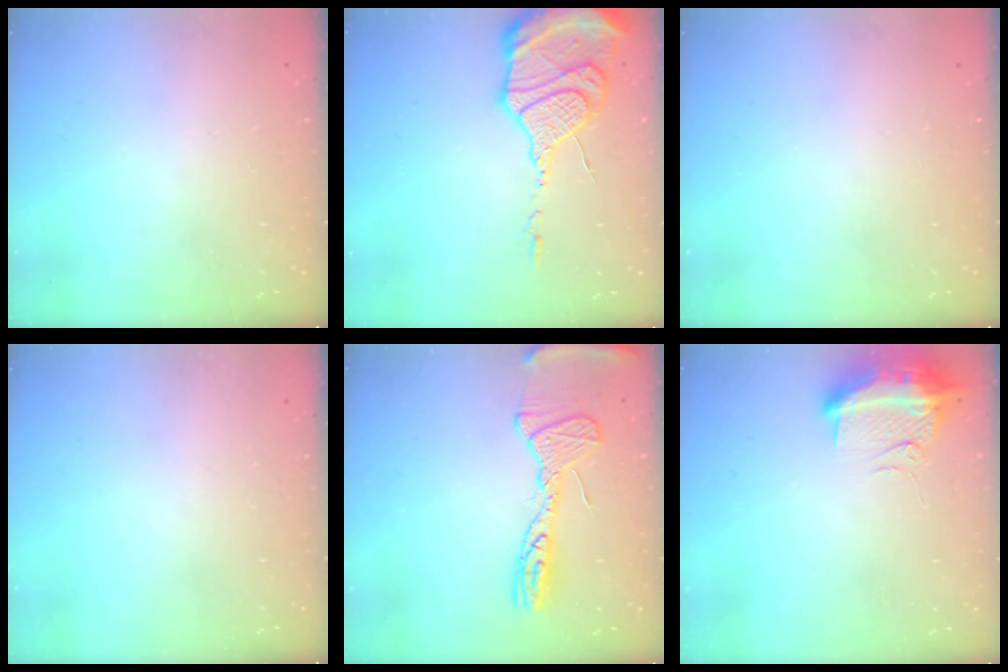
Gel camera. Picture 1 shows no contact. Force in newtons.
{"total": 19.7, "press": 18.9, "slide": 5.7}
{"total": 2.7, "press": 2.0, "slide": 1.8}
{"total": 0.0}
{"total": 14.0, "press": 14.0, "slide": 1.3}
{"total": 16.8, "press": 12.1, "slide": 11.7}